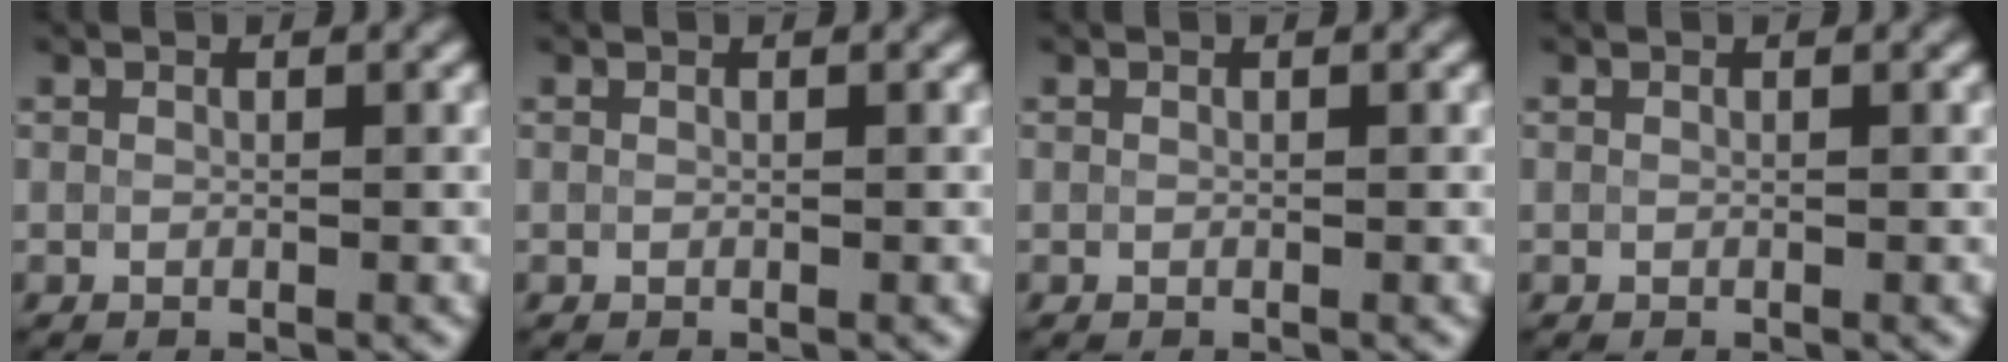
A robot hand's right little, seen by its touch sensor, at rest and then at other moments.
{"total": 0.0}
{"total": 0.0}
{"total": 0.0}